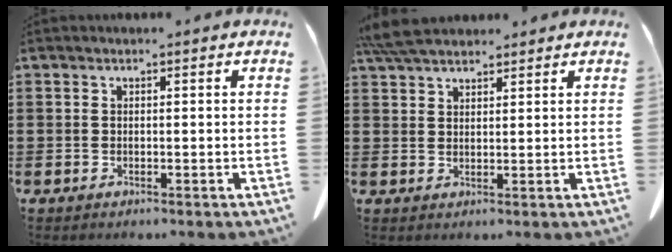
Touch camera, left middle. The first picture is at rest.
{"total": 5.1, "force": [4.6, 1.1, 2.1], "torque": [-0.052, -0.007, 0.089]}